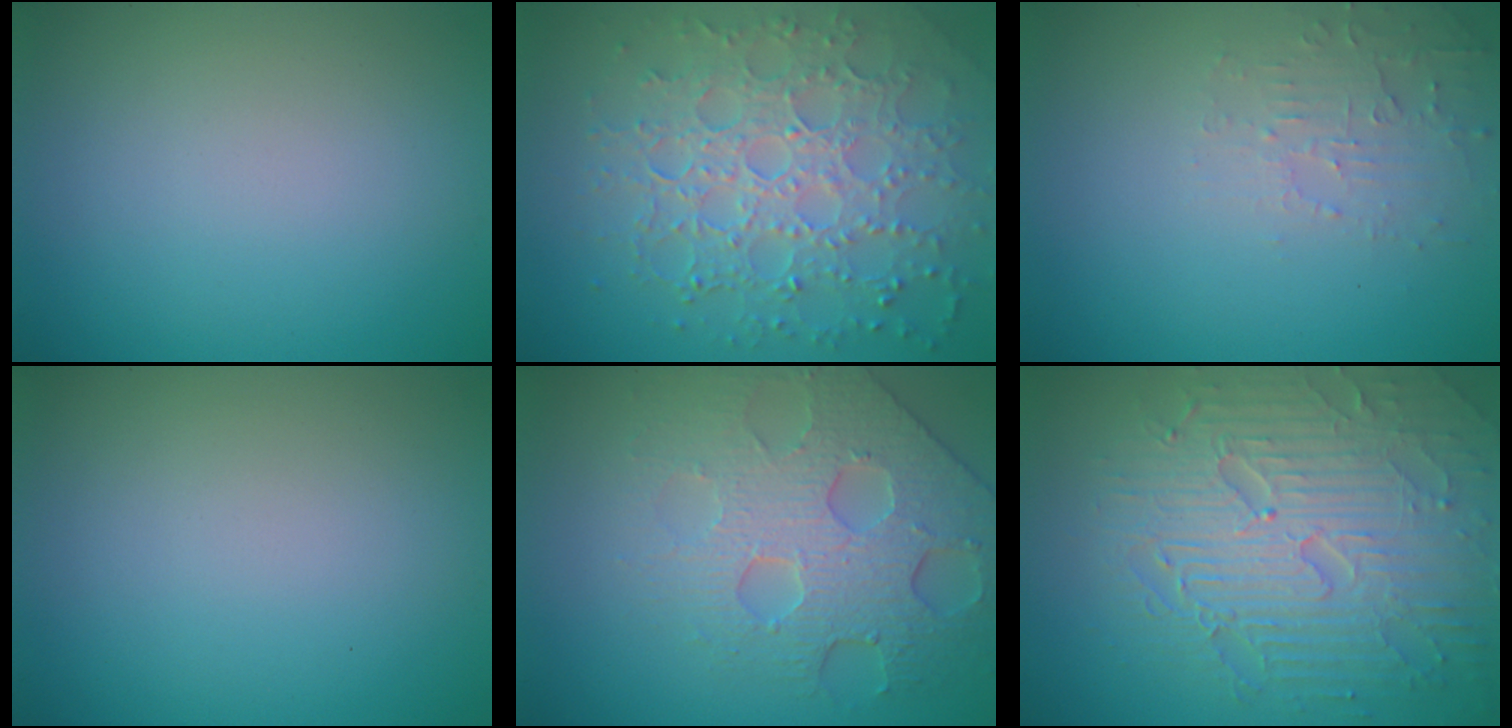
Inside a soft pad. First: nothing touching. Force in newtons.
{"total": 7.3, "press": 5.2, "slide": 5.0}
{"total": 2.4, "press": 2.3, "slide": 0.6}
{"total": 0.0}
{"total": 6.1, "press": 5.0, "slide": 3.5}
{"total": 9.1, "press": 6.3, "slide": 6.5}